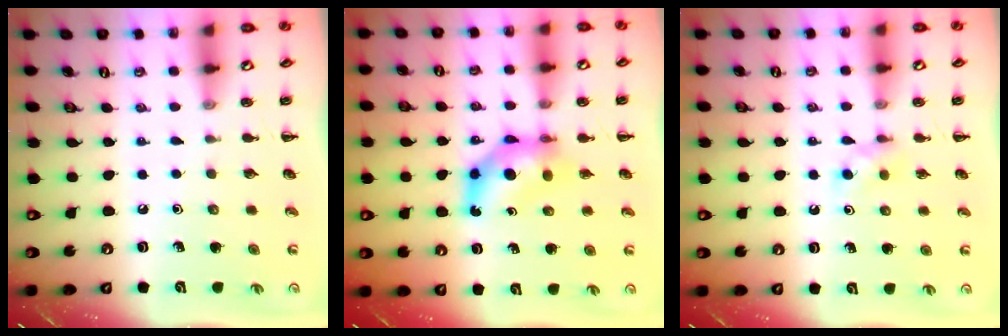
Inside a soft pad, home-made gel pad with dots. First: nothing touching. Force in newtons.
{"total": 7.1, "press": 7.0, "slide": 1.0}
{"total": 3.1, "press": 2.8, "slide": 1.3}